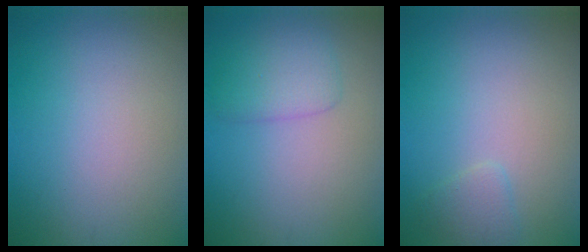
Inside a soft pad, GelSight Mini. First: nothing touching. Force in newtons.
{"total": 2.6, "press": 2.6, "slide": 0.1}
{"total": 1.2, "press": 1.2, "slide": 0.1}